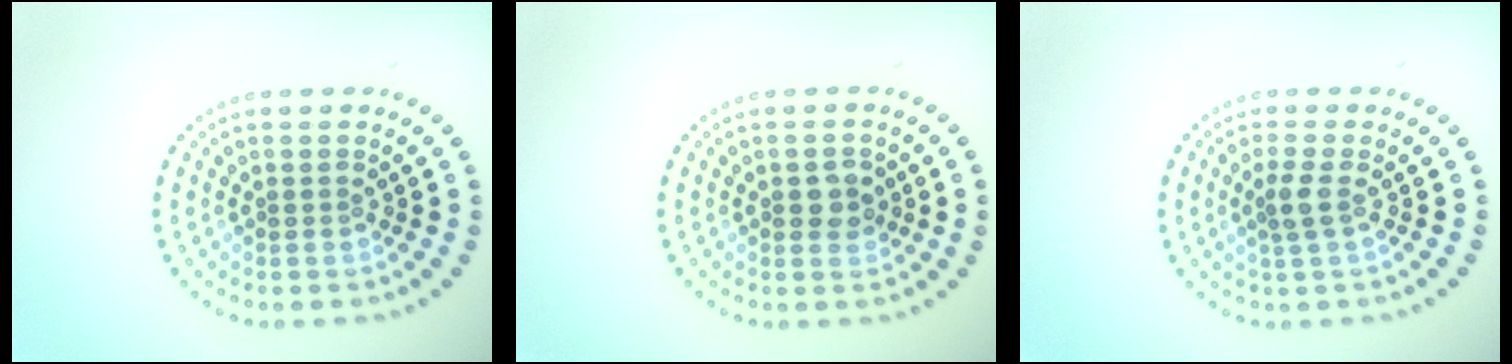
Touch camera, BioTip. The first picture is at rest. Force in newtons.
{"total": 1.9, "press": 1.9, "slide": 0.3}
{"total": 1.7, "press": 1.4, "slide": 1.0}